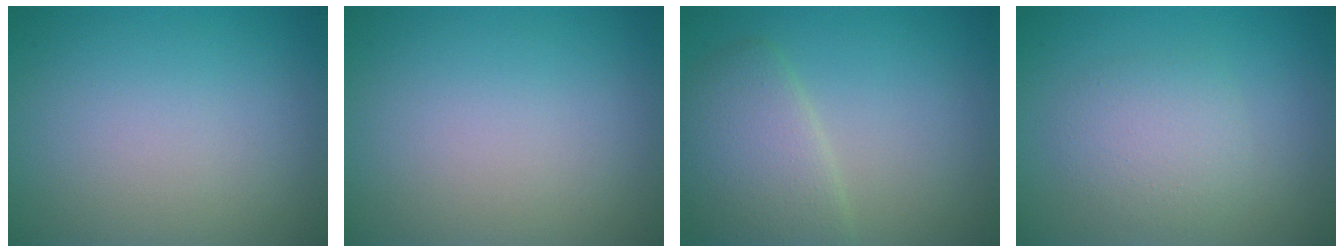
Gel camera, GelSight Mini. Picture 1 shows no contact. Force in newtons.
{"total": 0.0}
{"total": 4.4, "press": 4.4, "slide": 0.2}
{"total": 2.8, "press": 2.8, "slide": 0.2}